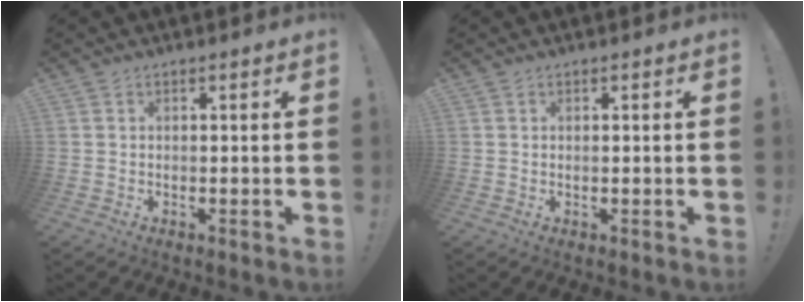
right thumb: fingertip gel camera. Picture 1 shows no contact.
{"total": 0.0}